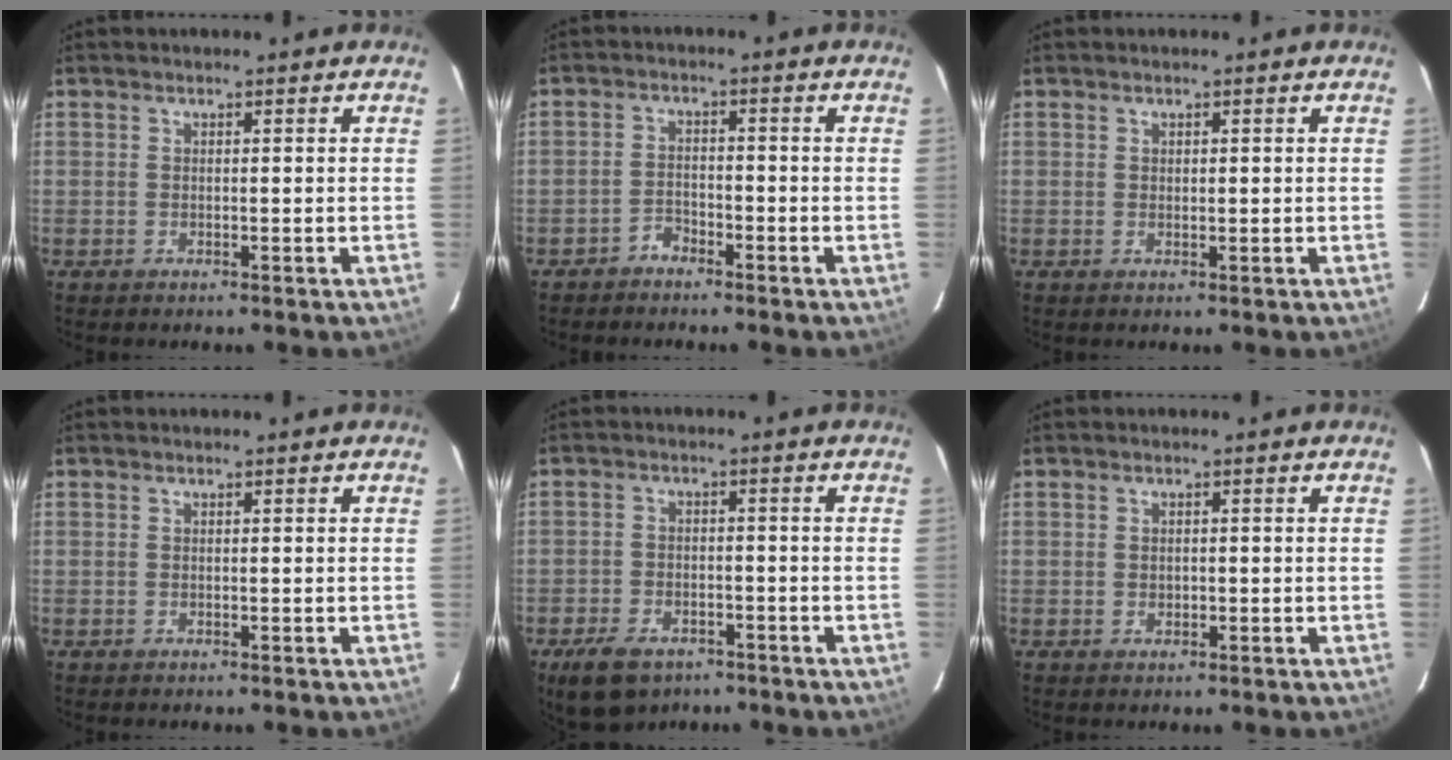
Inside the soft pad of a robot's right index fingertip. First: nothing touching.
{"total": 2.5, "force": [-2.2, 1.1, 0.4], "torque": [-0.007, 0.006, -0.038]}
{"total": 0.6, "force": [0.3, 0.5, 0.2], "torque": [-0.004, 0.002, 0.006]}
{"total": 0.0}
{"total": 9.6, "force": [-6.5, 5.3, 4.6], "torque": [-0.113, -0.003, -0.103]}
{"total": 1.1, "force": [-0.1, 1.0, 0.5], "torque": [-0.006, 0.000, 0.000]}